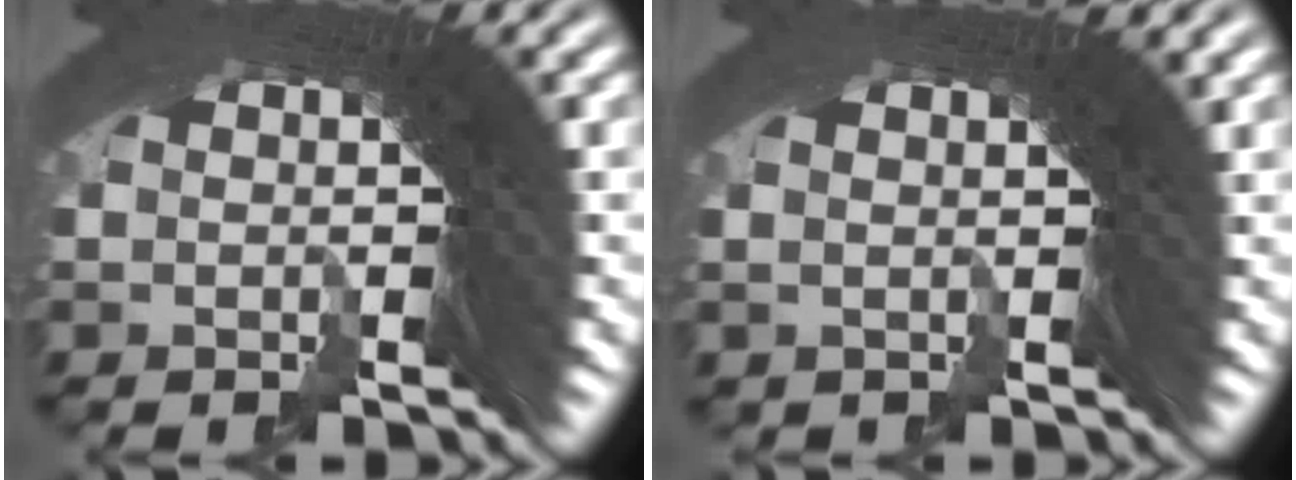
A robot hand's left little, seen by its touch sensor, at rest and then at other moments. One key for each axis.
{"total": 2.0, "fx": 1.6, "fy": -0.7, "fz": 1.0, "tx": -0.015, "ty": 0.008, "tz": 0.026}